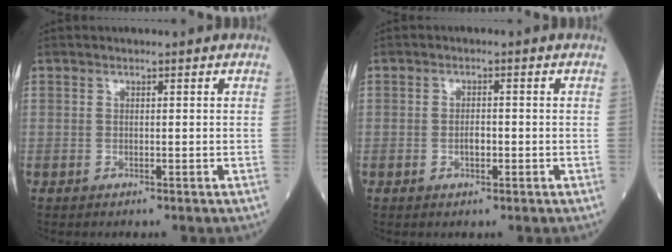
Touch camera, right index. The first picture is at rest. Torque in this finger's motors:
{"motor_torque": [-0.06, -0.03, 0.12, 0.03]}